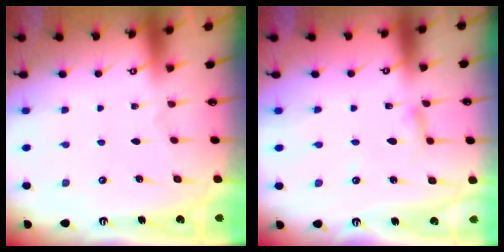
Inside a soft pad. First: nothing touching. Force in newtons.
{"total": 2.7, "press": 2.7, "slide": 0.3}